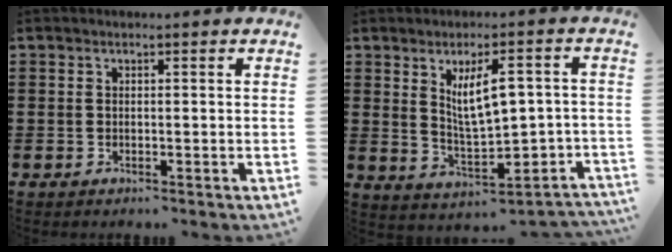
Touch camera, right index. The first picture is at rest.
{"total": 8.1, "force": [0.7, 3.6, 7.2], "torque": [-0.121, 0.004, 0.009]}